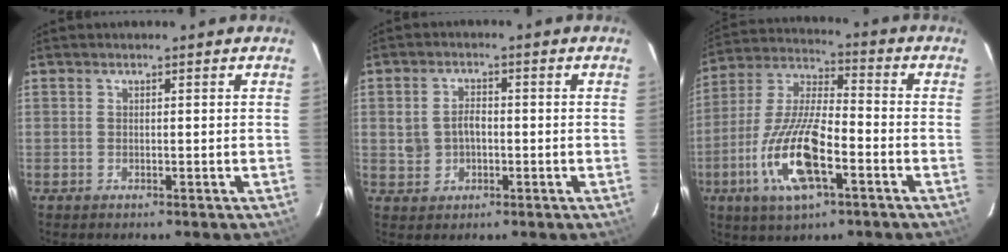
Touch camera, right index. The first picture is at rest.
{"total": 4.3, "force": [-0.3, 3.4, 2.7], "torque": [-0.053, 0.009, 0.002]}
{"total": 16.1, "force": [-6.3, 5.1, 13.9], "torque": [-0.296, -0.014, -0.123]}